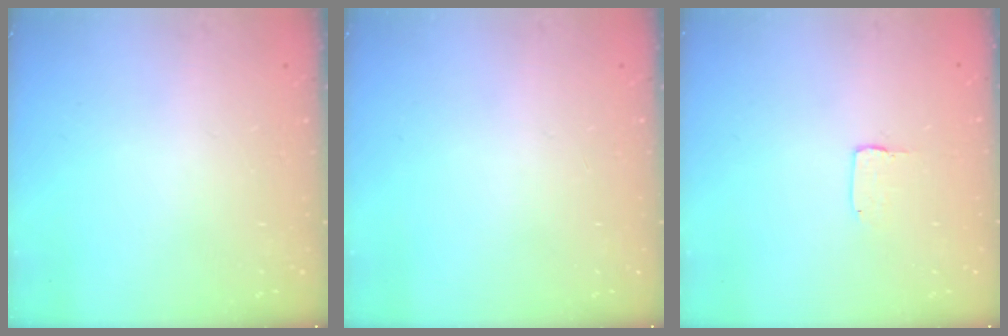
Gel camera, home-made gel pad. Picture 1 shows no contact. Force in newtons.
{"total": 0.0}
{"total": 2.0, "press": 2.0, "slide": 0.1}